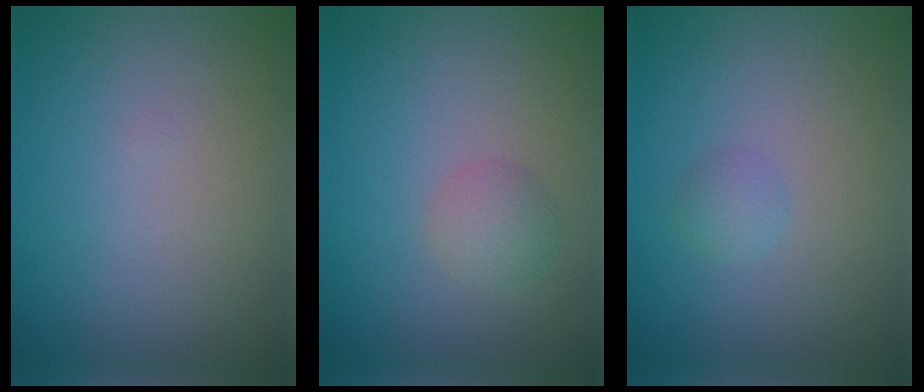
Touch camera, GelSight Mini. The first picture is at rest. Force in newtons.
{"total": 1.8, "press": 1.8, "slide": 0.0}
{"total": 1.1, "press": 1.1, "slide": 0.0}